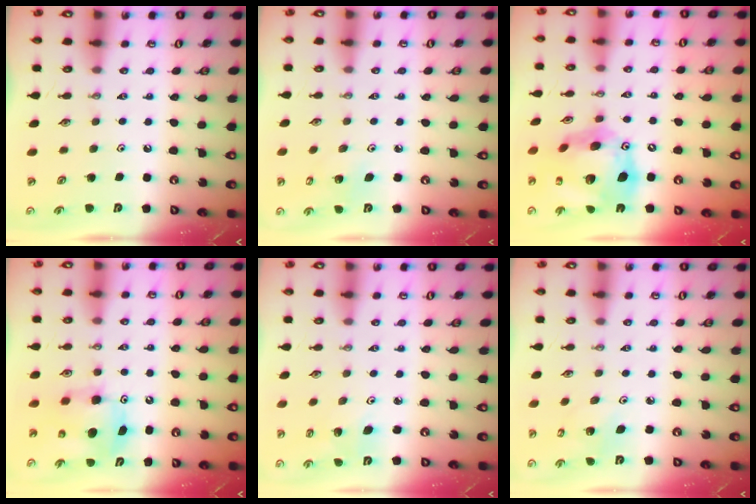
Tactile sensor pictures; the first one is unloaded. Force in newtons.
{"total": 3.9, "press": 3.9, "slide": 0.3}
{"total": 22.0, "press": 21.8, "slide": 2.4}
{"total": 8.0, "press": 8.0, "slide": 0.4}
{"total": 4.7, "press": 4.3, "slide": 1.9}
{"total": 3.3, "press": 3.3, "slide": 0.1}